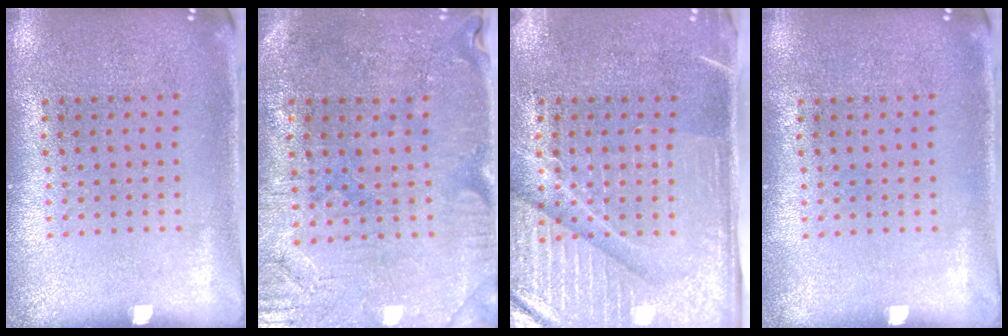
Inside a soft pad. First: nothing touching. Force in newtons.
{"total": 0.6, "press": 0.5, "slide": 0.3}
{"total": 4.4, "press": 3.9, "slide": 2.1}
{"total": 0.0}